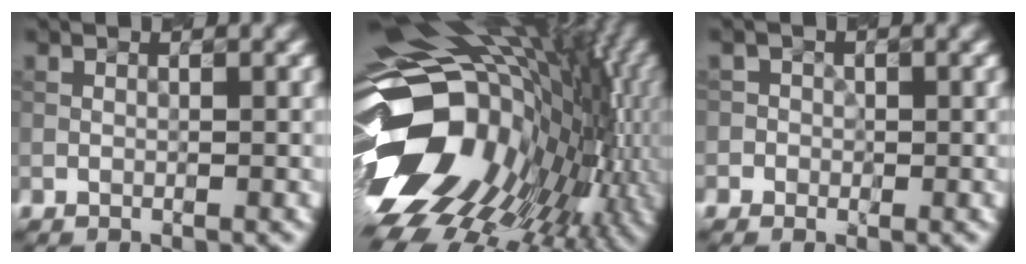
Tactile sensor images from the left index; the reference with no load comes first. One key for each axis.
{"total": 17.4, "fx": -1.3, "fy": 12.0, "fz": 12.6, "tx": -0.217, "ty": -0.003, "tz": -0.024}
{"total": 1.9, "fx": -0.3, "fy": 1.9, "fz": 0.2, "tx": 0.016, "ty": 0.010, "tz": -0.020}